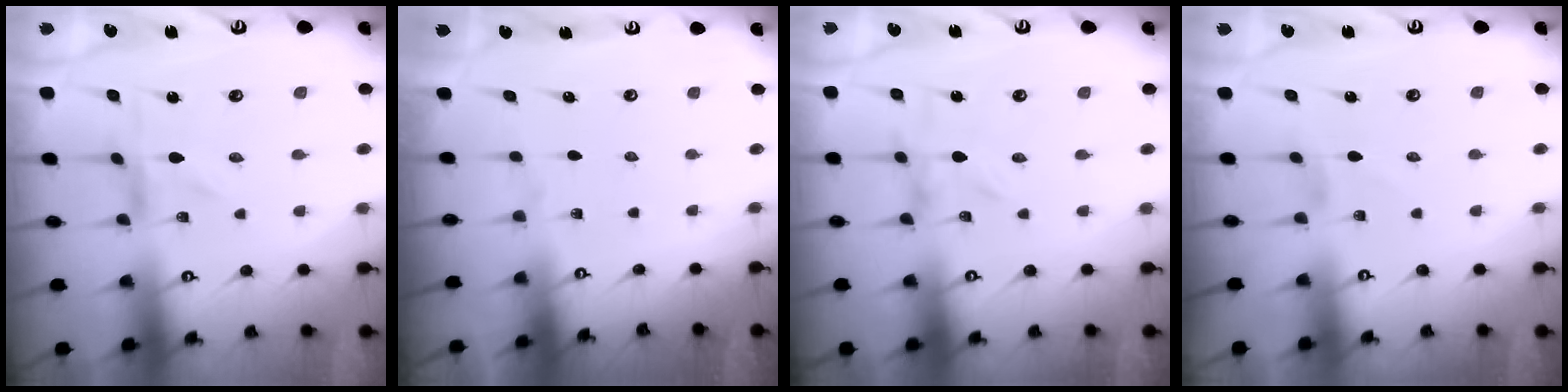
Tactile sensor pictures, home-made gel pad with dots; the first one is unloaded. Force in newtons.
{"total": 0.0}
{"total": 0.0}
{"total": 0.7, "press": 0.7, "slide": 0.1}